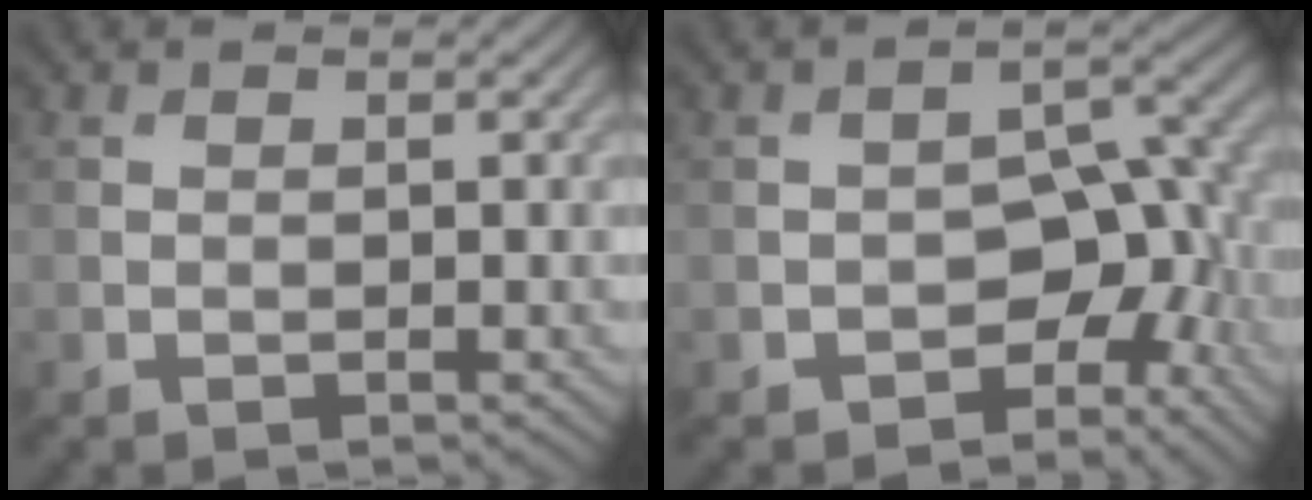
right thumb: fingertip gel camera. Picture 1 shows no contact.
{"total": 7.5, "force": [-3.3, 4.8, 4.7], "torque": [-0.058, -0.005, -0.060]}